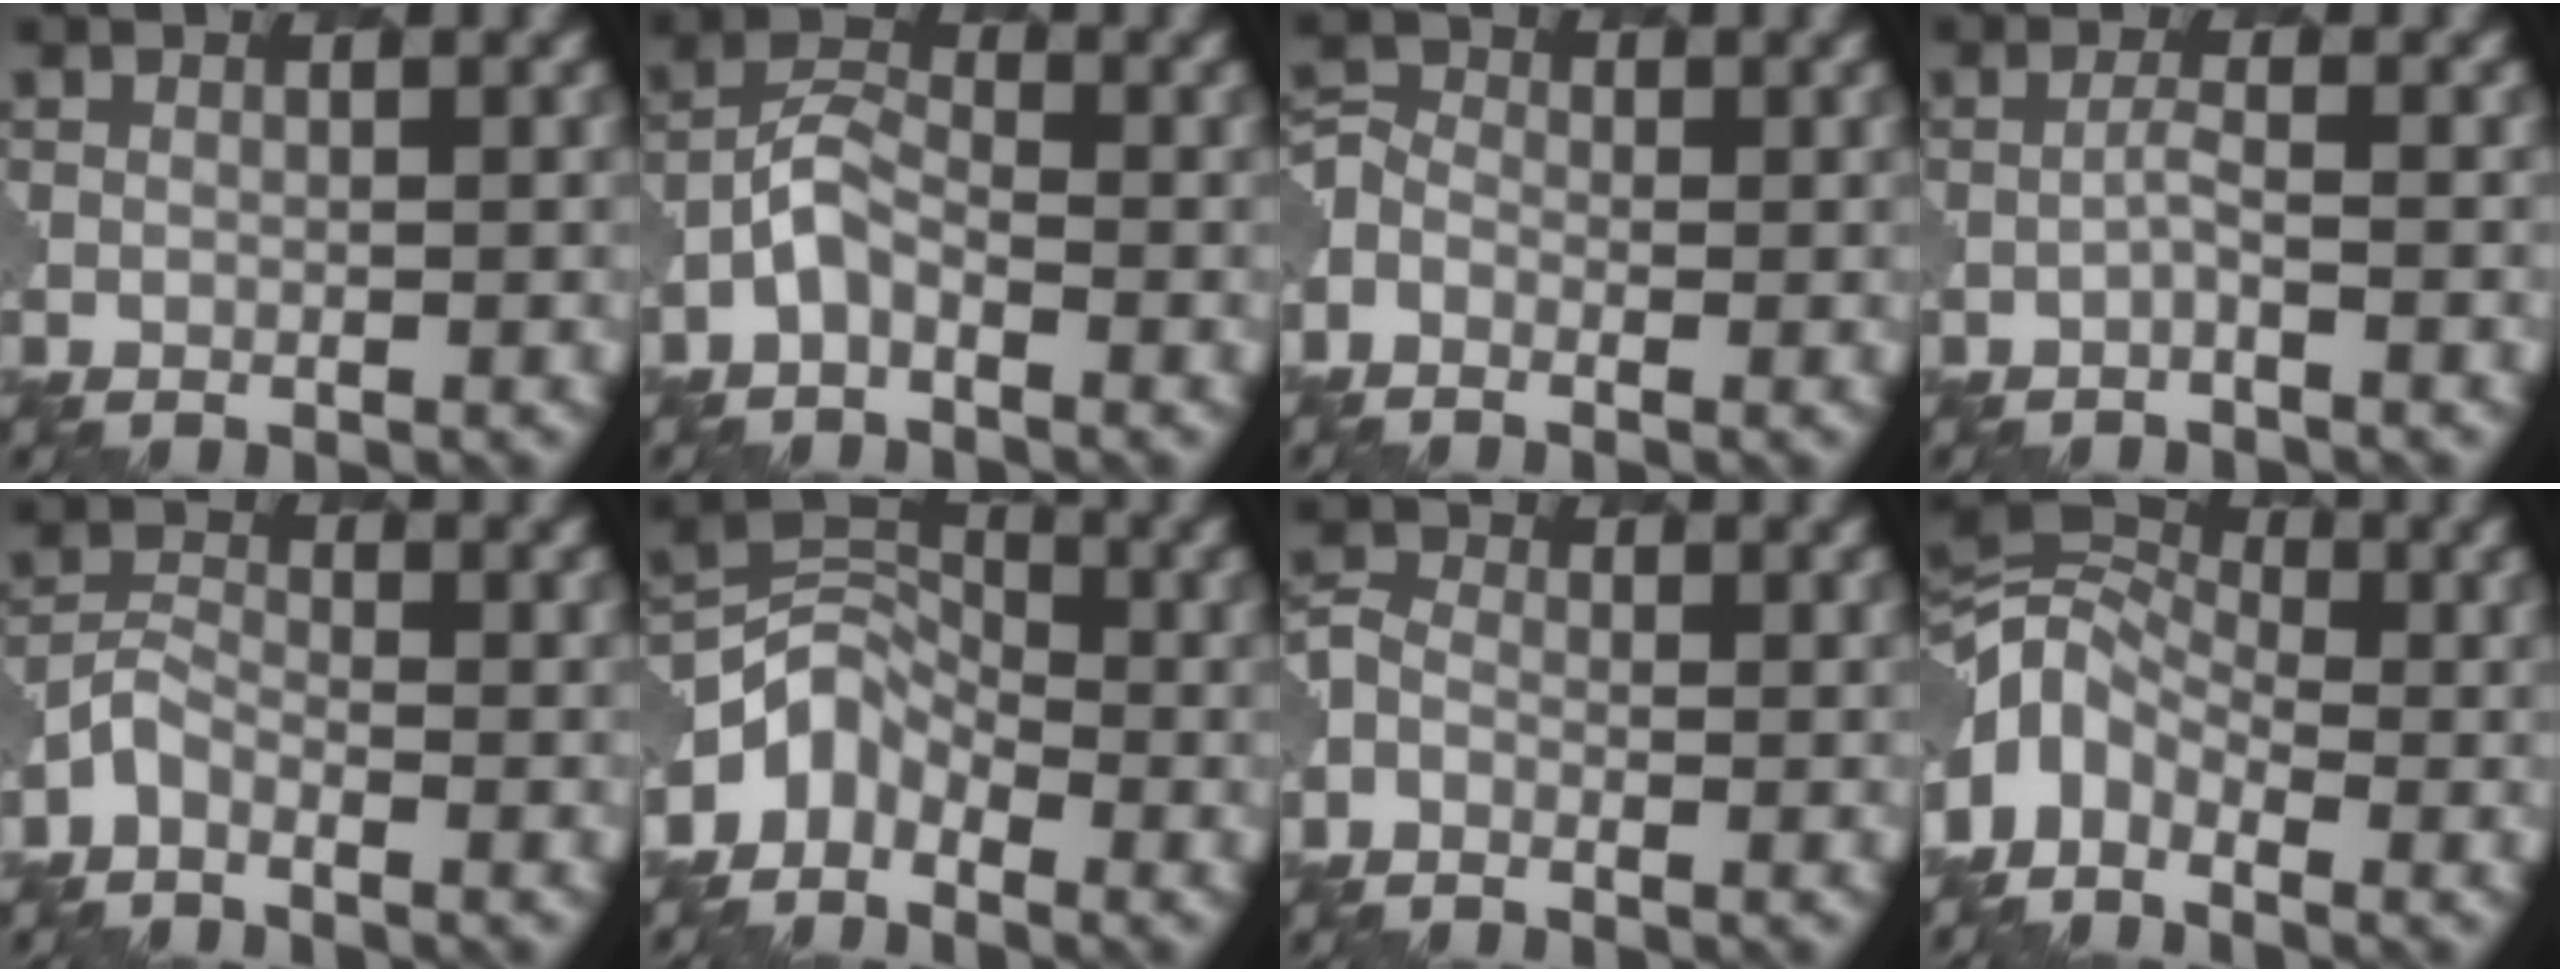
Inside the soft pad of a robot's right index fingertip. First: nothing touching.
{"total": 2.3, "force": [-1.4, 1.2, 1.4], "torque": [-0.030, 0.011, -0.034]}
{"total": 2.6, "force": [-1.1, 2.0, 1.2], "torque": [-0.028, 0.001, -0.024]}
{"total": 0.8, "force": [-0.3, 0.0, 0.7], "torque": [-0.015, 0.005, -0.010]}
{"total": 1.7, "force": [-1.3, 0.8, 0.7], "torque": [-0.019, 0.001, -0.037]}
{"total": 3.6, "force": [-2.3, 2.6, 0.9], "torque": [-0.010, 0.005, -0.054]}
{"total": 2.2, "force": [-0.9, 1.7, 1.1], "torque": [-0.023, 0.003, -0.022]}
{"total": 6.4, "force": [-2.3, 4.4, 4.1], "torque": [-0.074, 0.009, -0.066]}